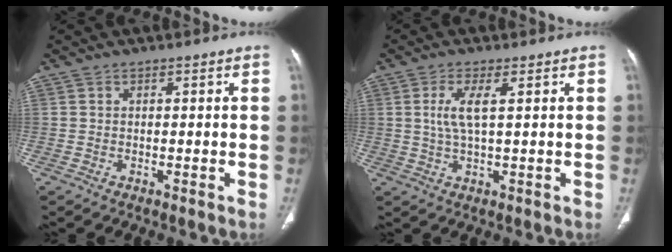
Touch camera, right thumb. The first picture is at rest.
{"total": 4.8, "force": [1.2, 1.2, 4.5], "torque": [-0.110, -0.003, 0.026]}